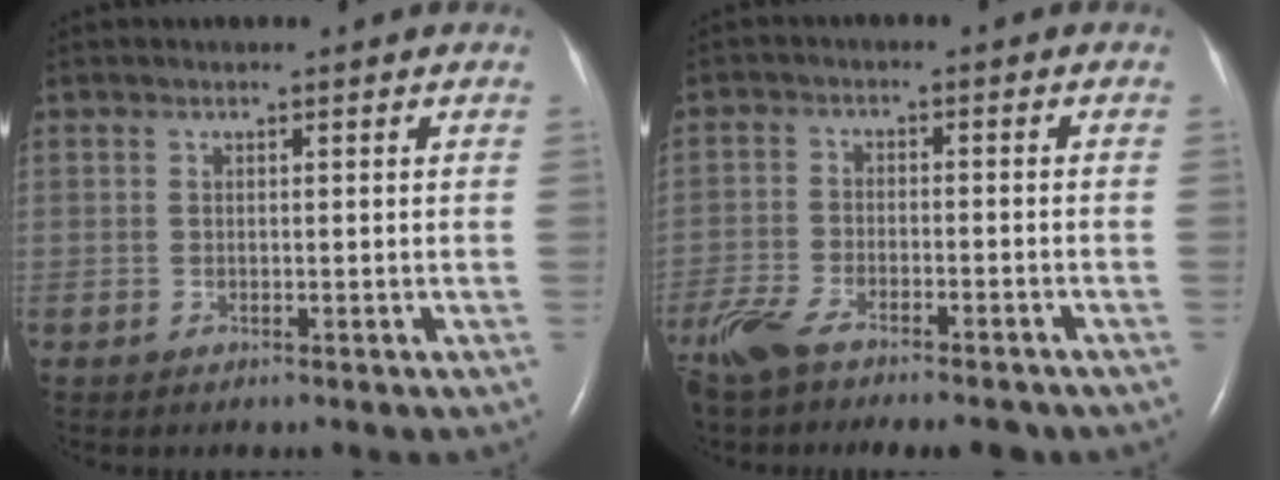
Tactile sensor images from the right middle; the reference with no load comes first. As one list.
[{"total": 11.9, "force": [-9.6, 3.2, 6.2], "torque": [-0.117, -0.012, -0.152]}]